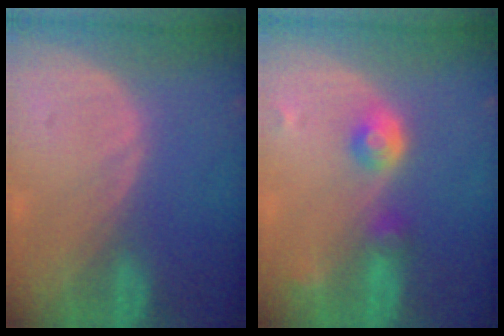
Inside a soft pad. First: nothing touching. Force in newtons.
{"total": 4.2, "press": 4.1, "slide": 1.0}